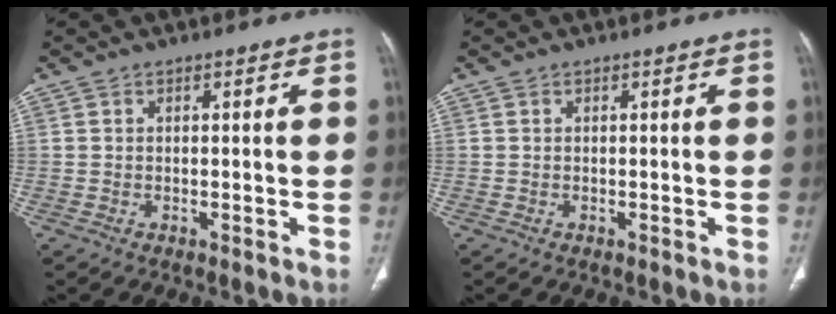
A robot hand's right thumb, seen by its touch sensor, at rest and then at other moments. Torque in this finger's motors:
{"motor_torque": [-0.01, 0.01, -0.01, 0.04, 0.03]}